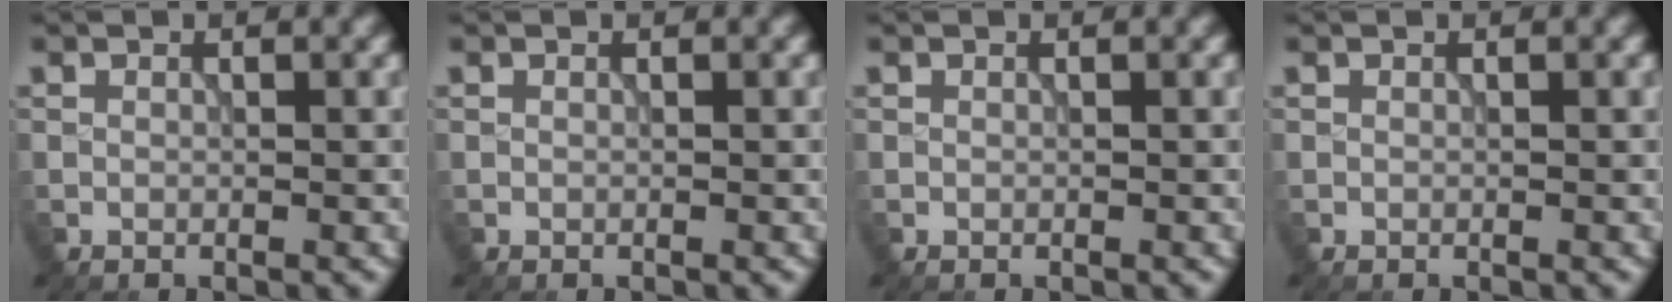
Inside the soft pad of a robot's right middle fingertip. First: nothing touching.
{"total": 0.0}
{"total": 0.0}
{"total": 0.0}